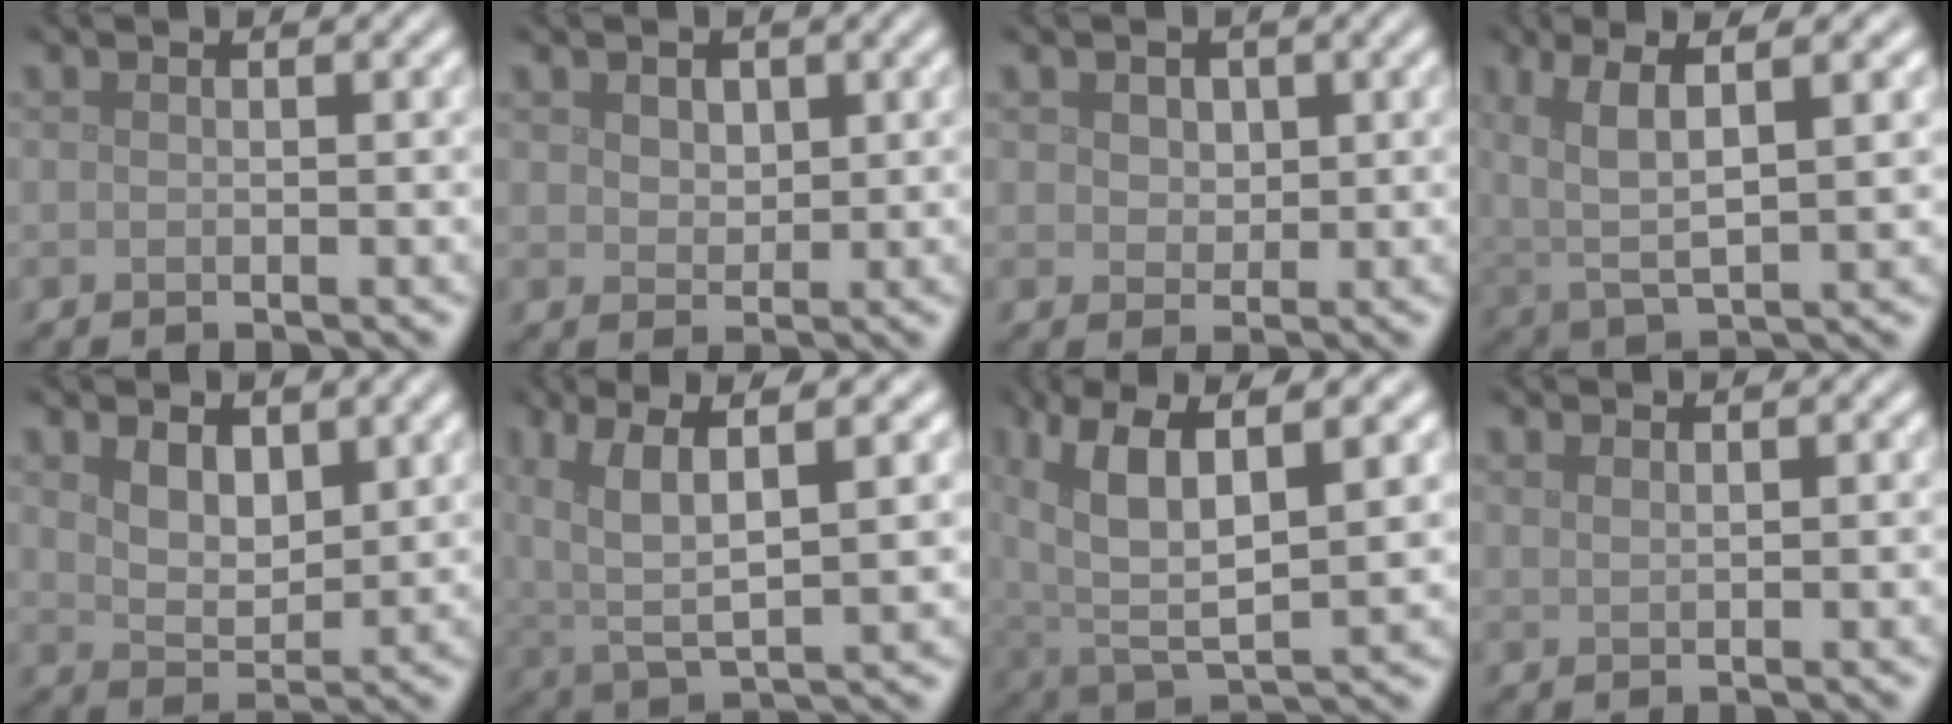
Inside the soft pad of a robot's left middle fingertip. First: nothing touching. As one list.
[{"total": 1.9, "force": [0.9, 1.3, 1.0], "torque": [-0.022, -0.001, 0.016]}, {"total": 2.3, "force": [1.0, 1.8, 1.1], "torque": [-0.024, 0.002, 0.015]}, {"total": 6.5, "force": [2.7, 1.9, 5.7], "torque": [-0.120, 0.006, 0.053]}, {"total": 3.3, "force": [1.8, 1.7, 2.1], "torque": [-0.047, -0.006, 0.035]}, {"total": 7.3, "force": [3.2, 2.2, 6.1], "torque": [-0.131, 0.007, 0.062]}, {"total": 9.4, "force": [3.9, 3.7, 7.7], "torque": [-0.170, 0.008, 0.072]}, {"total": 1.0, "force": [0.8, 0.2, 0.5], "torque": [-0.006, -0.001, 0.012]}]